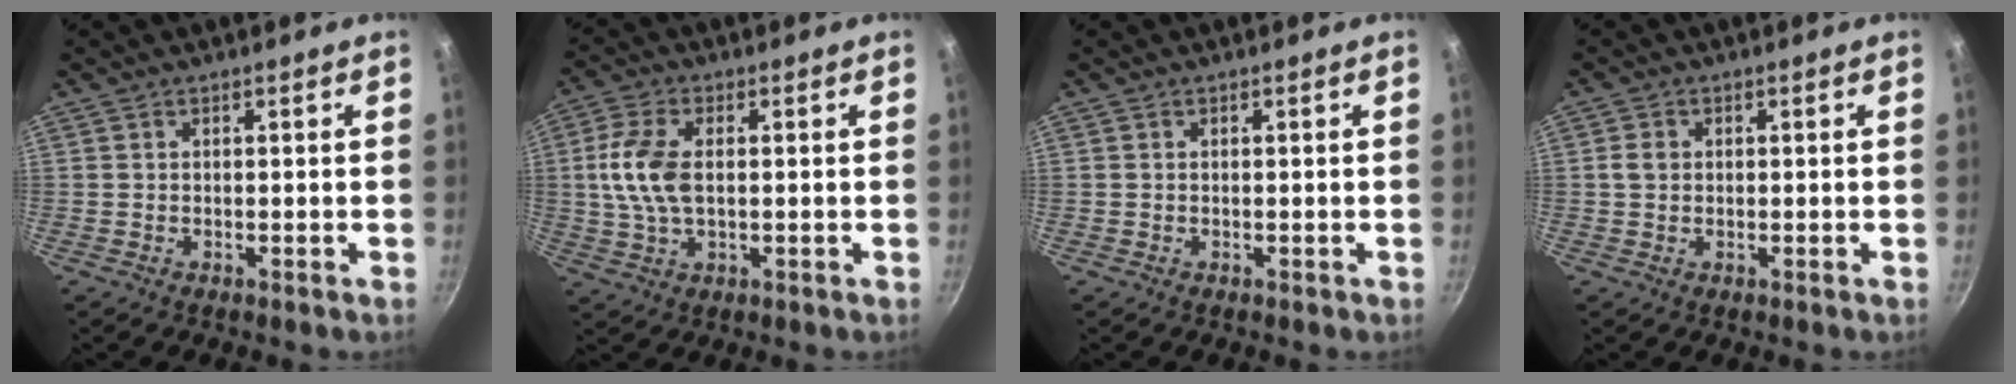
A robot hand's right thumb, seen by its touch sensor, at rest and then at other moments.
{"total": 9.2, "force": [0.6, 5.1, 7.6], "torque": [-0.155, 0.008, 0.007]}
{"total": 0.0}
{"total": 2.1, "force": [0.2, 1.8, 1.1], "torque": [-0.014, 0.006, 0.002]}